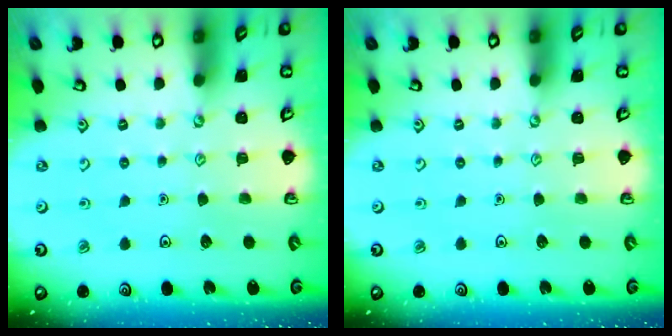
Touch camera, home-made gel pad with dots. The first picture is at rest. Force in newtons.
{"total": 0.0}